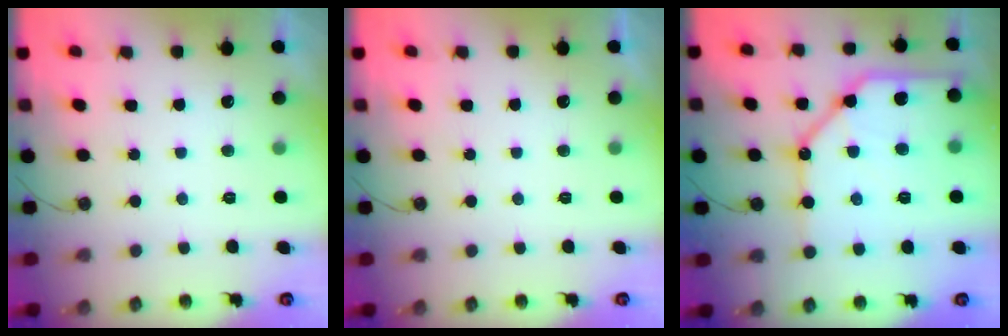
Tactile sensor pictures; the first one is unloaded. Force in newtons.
{"total": 0.6, "press": 0.5, "slide": 0.2}
{"total": 20.4, "press": 20.2, "slide": 2.5}